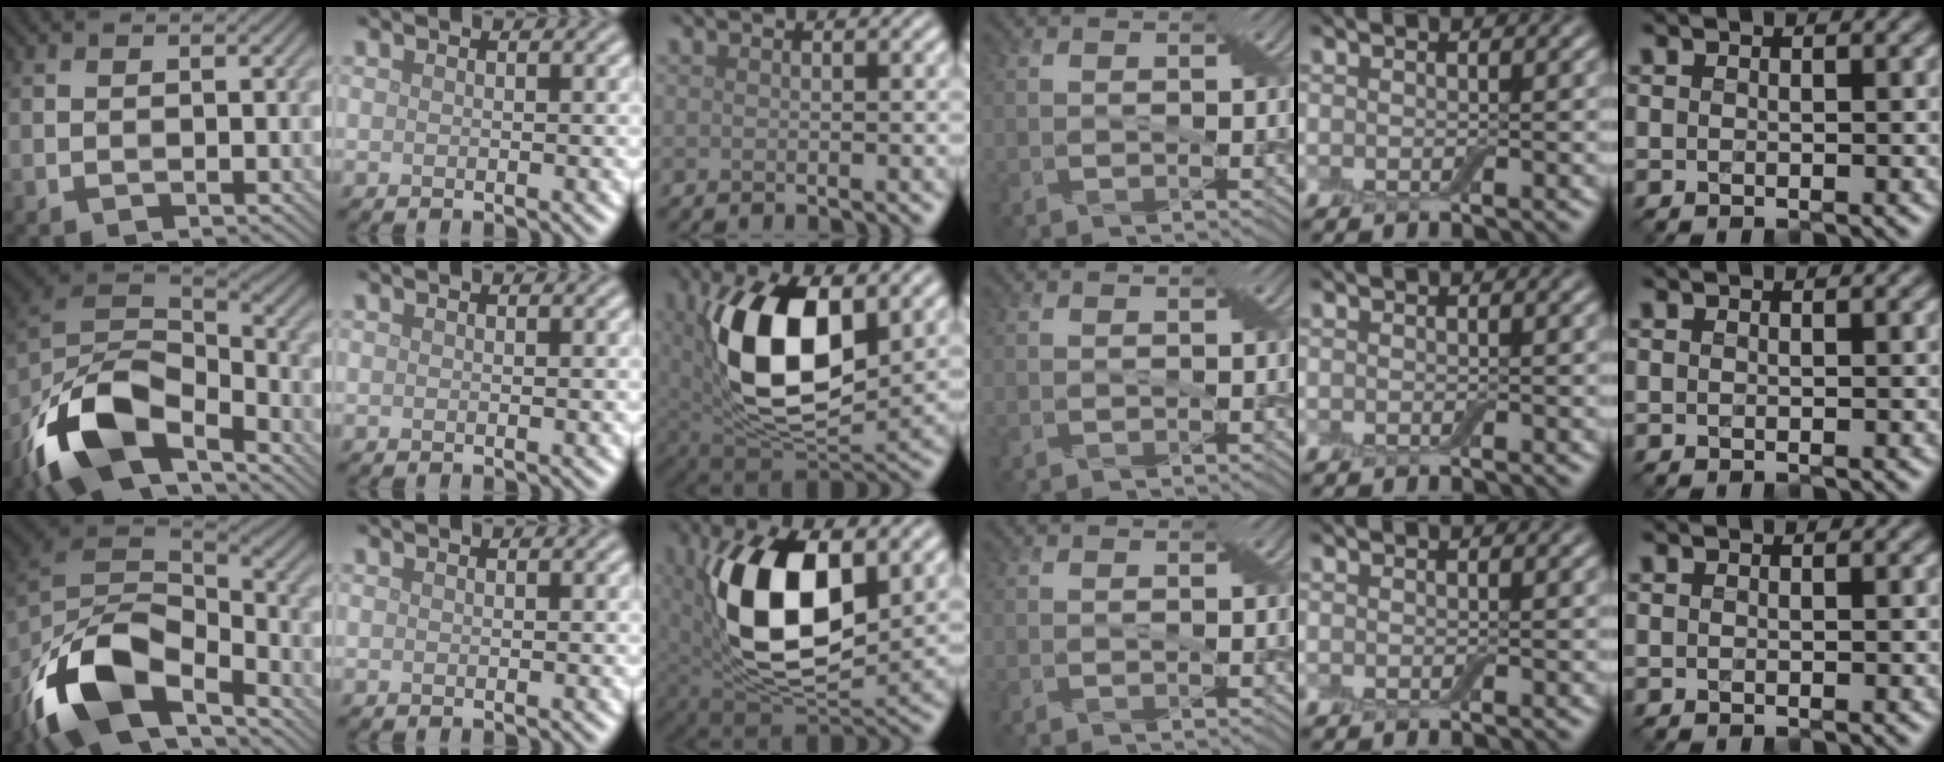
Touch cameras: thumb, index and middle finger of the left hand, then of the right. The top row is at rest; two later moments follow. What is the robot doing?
{"motion": "cut", "object": "aluminum foil"}